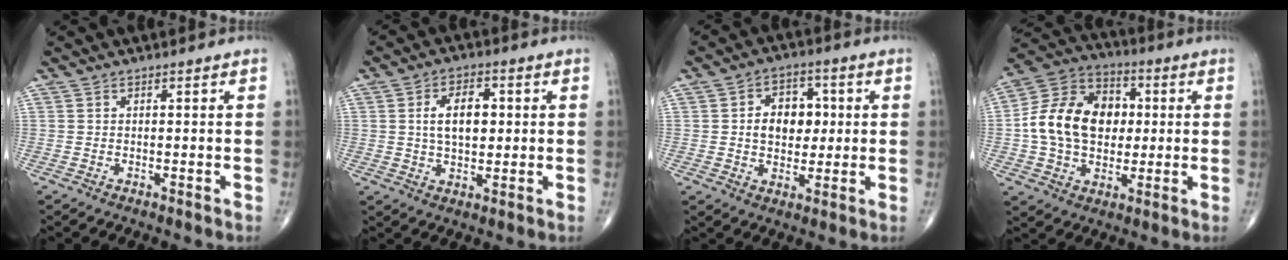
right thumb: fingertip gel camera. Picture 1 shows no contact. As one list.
[{"total": 8.1, "force": [1.2, 4.8, 6.5], "torque": [-0.093, 0.004, 0.021]}, {"total": 9.3, "force": [0.9, 6.8, 6.2], "torque": [-0.054, 0.009, 0.013]}, {"total": 17.8, "force": [1.2, 12.7, 12.4], "torque": [-0.199, 0.026, 0.017]}]